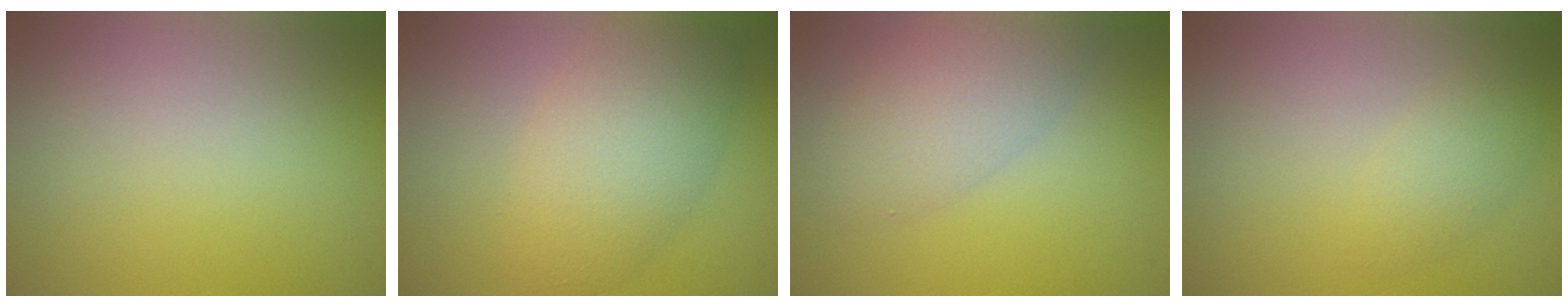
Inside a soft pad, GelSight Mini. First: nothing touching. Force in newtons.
{"total": 5.9, "press": 5.9, "slide": 0.6}
{"total": 4.5, "press": 4.5, "slide": 0.3}
{"total": 2.0, "press": 2.0, "slide": 0.1}